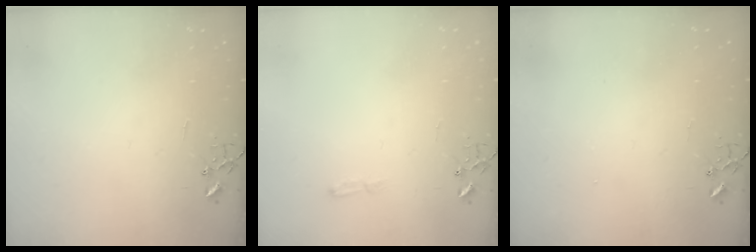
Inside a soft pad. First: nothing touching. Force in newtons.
{"total": 4.0, "press": 3.9, "slide": 0.5}
{"total": 1.3, "press": 1.2, "slide": 0.1}